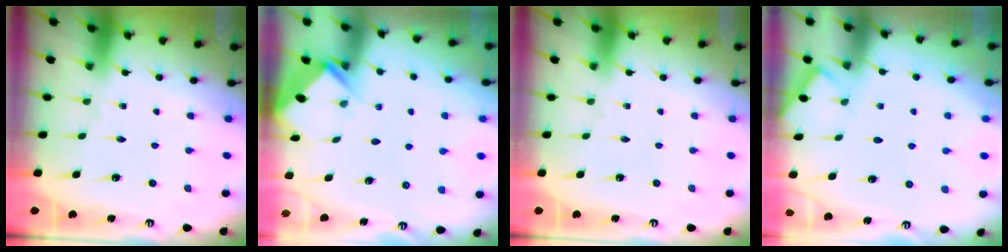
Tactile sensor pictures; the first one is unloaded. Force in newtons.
{"total": 2.7, "press": 2.7, "slide": 0.2}
{"total": 0.0}
{"total": 3.0, "press": 2.9, "slide": 0.5}